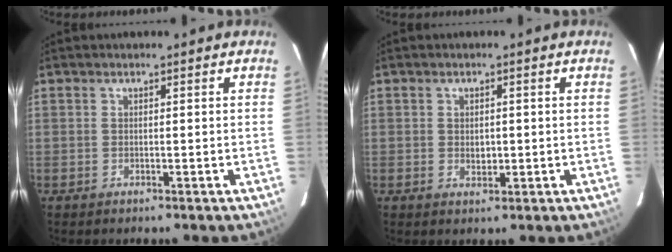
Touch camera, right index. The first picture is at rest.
{"total": 2.2, "force": [-0.1, 1.6, 1.5], "torque": [-0.024, 0.001, 0.000]}